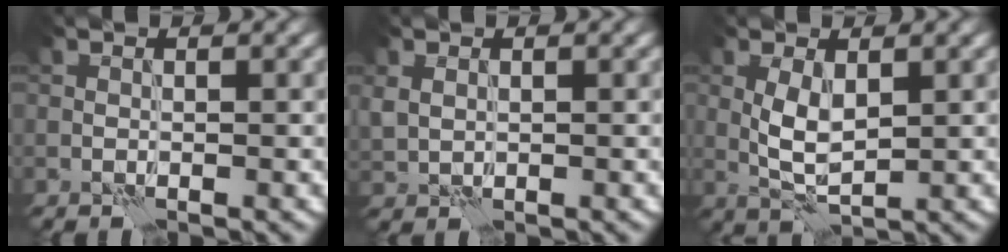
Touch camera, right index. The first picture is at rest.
{"total": 1.3, "force": [0.5, 1.1, 0.5], "torque": [-0.016, -0.002, 0.012]}
{"total": 3.2, "force": [0.7, 1.5, 2.7], "torque": [-0.063, -0.002, 0.016]}